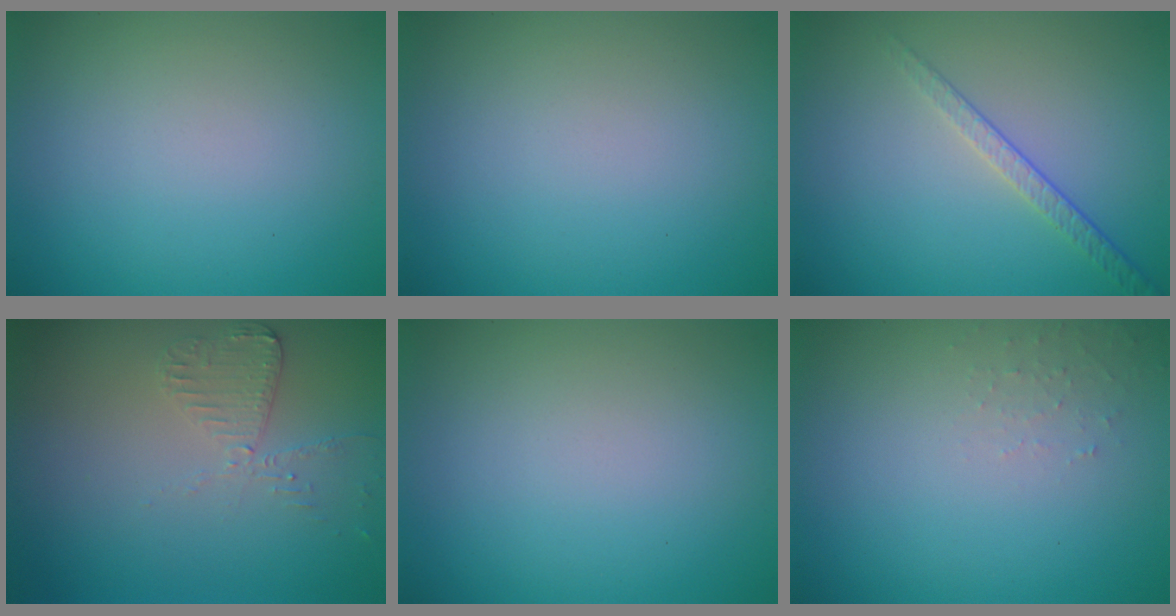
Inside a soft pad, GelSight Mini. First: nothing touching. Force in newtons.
{"total": 0.0}
{"total": 1.9, "press": 1.4, "slide": 1.3}
{"total": 2.4, "press": 2.4, "slide": 0.2}
{"total": 0.0}
{"total": 1.1, "press": 1.0, "slide": 0.2}